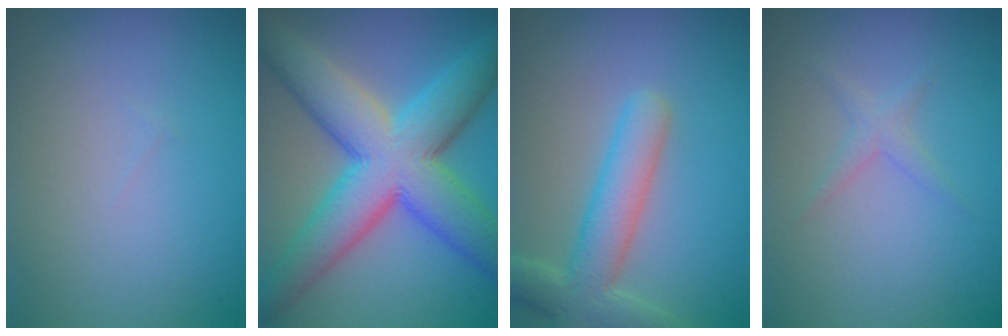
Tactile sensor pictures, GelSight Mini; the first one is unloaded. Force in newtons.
{"total": 11.9, "press": 11.9, "slide": 0.3}
{"total": 5.4, "press": 5.4, "slide": 0.4}
{"total": 1.3, "press": 1.3, "slide": 0.1}